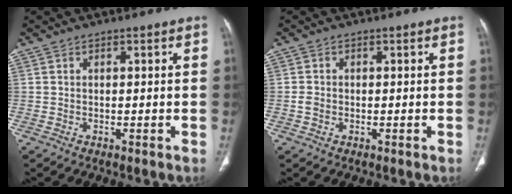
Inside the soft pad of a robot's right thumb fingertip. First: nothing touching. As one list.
[{"total": 1.6, "force": [-0.3, 1.3, 0.9], "torque": [-0.018, 0.003, -0.006]}]